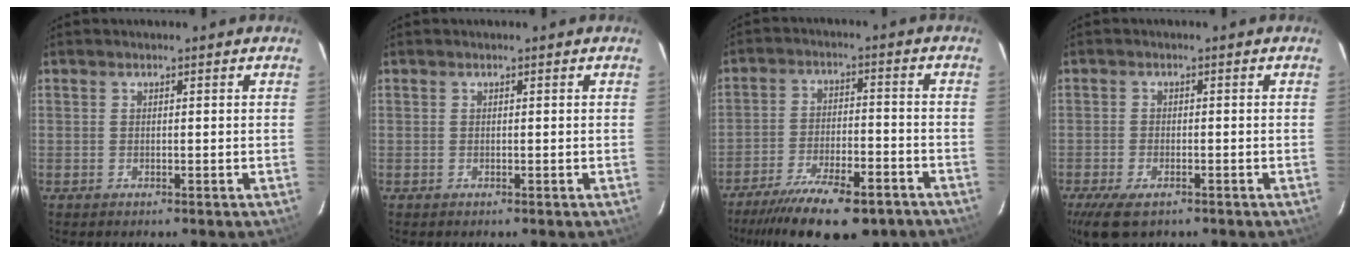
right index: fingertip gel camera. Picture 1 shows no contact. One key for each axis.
{"total": 0.0}
{"total": 17.3, "fx": -13.2, "fy": 5.4, "fz": 9.8, "tx": -0.193, "ty": -0.027, "tz": -0.198}
{"total": 6.9, "fx": -4.5, "fy": 3.1, "fz": 4.2, "tx": -0.104, "ty": -0.024, "tz": -0.079}